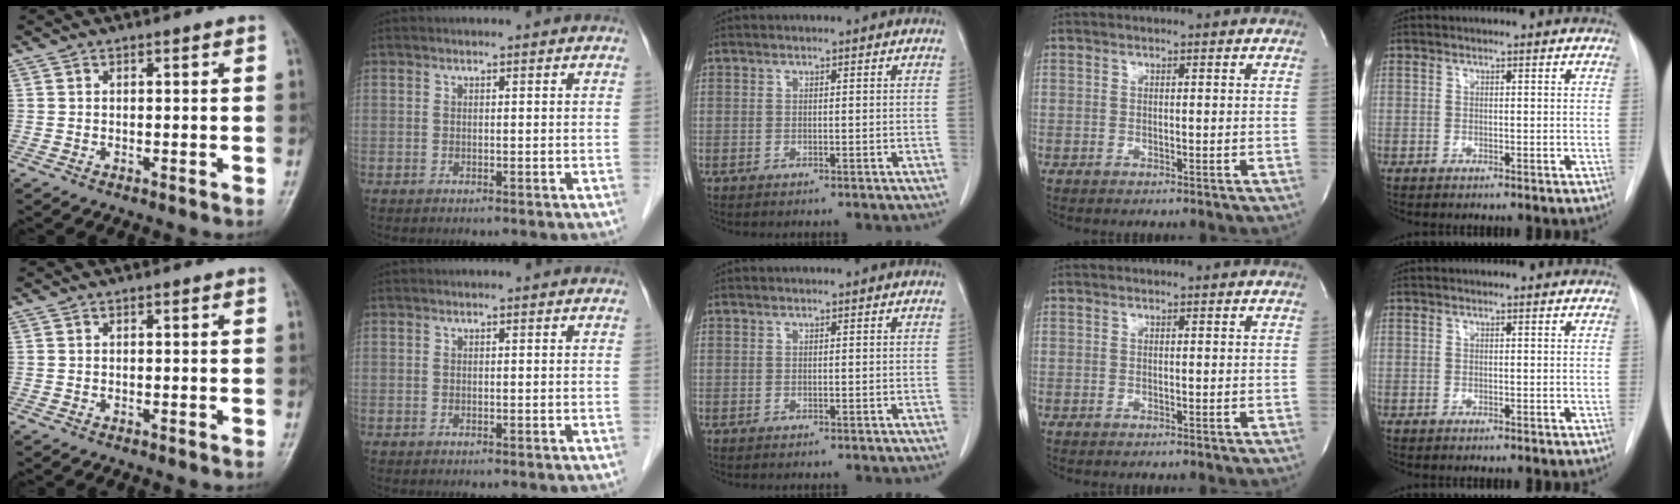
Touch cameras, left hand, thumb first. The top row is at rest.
{}